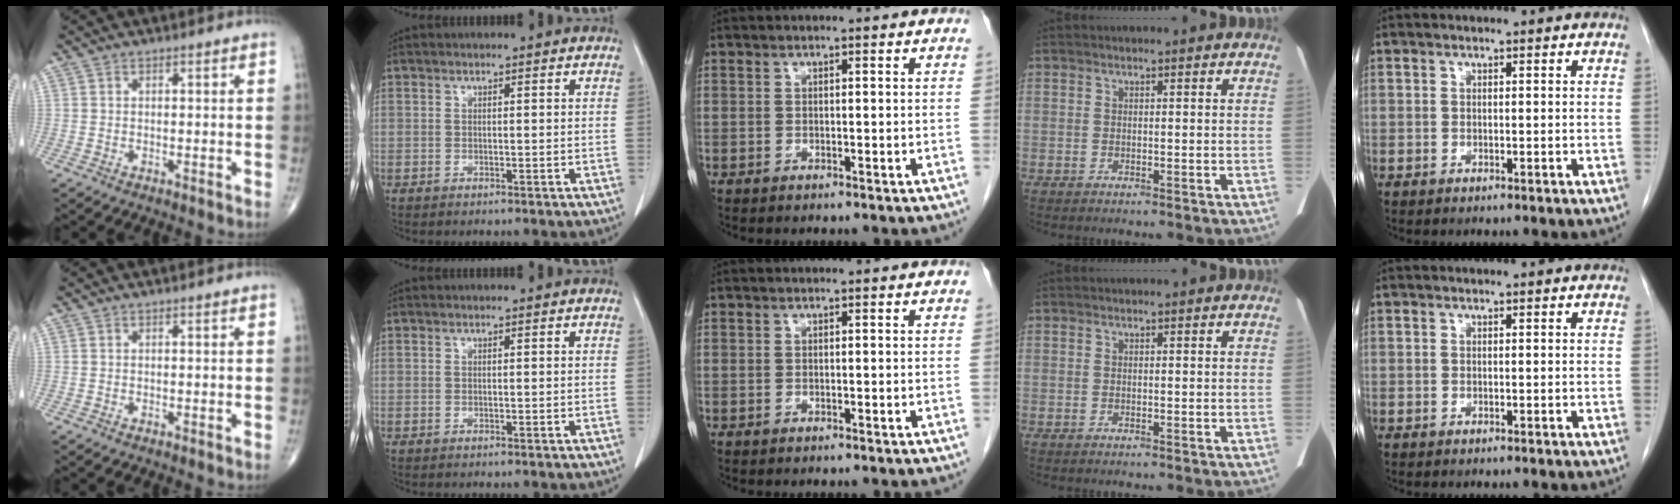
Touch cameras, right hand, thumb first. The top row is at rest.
{}